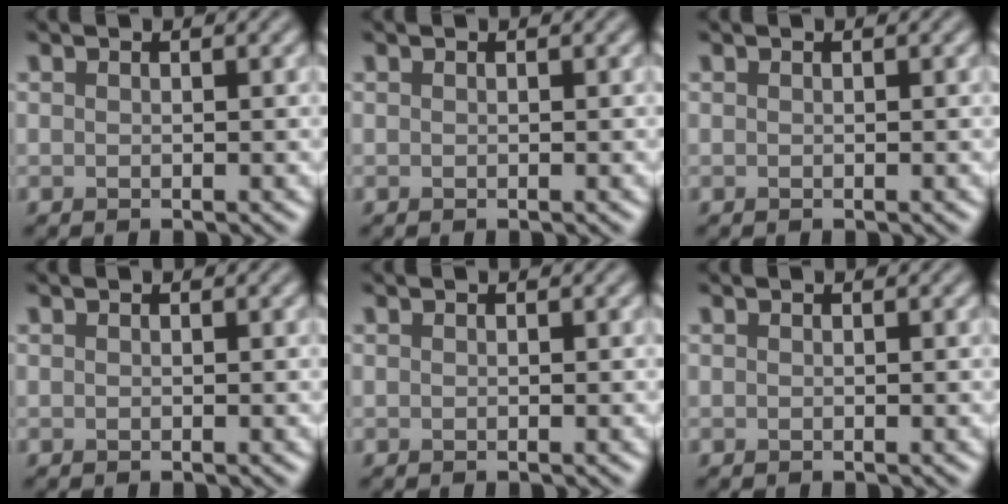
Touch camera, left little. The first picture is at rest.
{"total": 0.0}
{"total": 0.0}
{"total": 0.0}
{"total": 0.0}
{"total": 0.0}